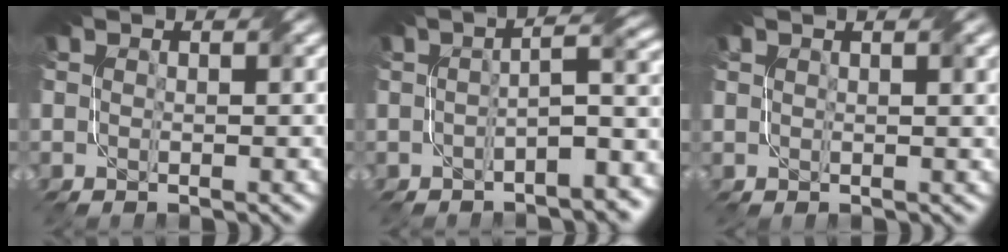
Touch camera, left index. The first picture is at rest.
{"total": 6.2, "force": [-2.1, 1.8, 5.6], "torque": [-0.064, 0.015, -0.037]}
{"total": 3.3, "force": [1.9, 1.2, 2.4], "torque": [-0.015, 0.010, 0.014]}